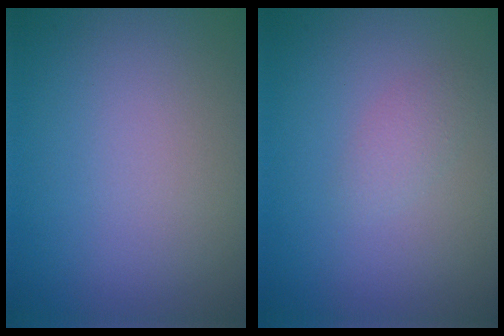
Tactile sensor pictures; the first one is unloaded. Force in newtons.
{"total": 1.2, "press": 1.2, "slide": 0.0}